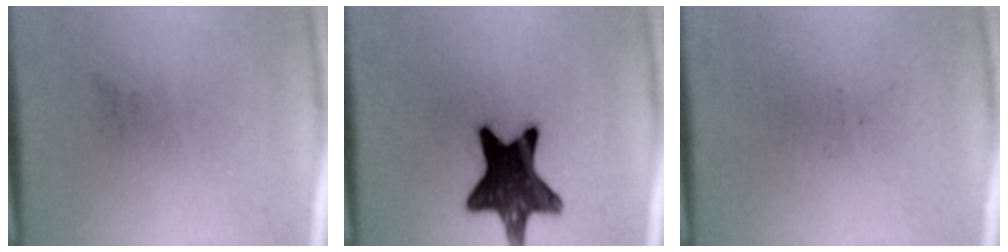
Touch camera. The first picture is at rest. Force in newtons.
{"total": 15.1}
{"total": 0.0}